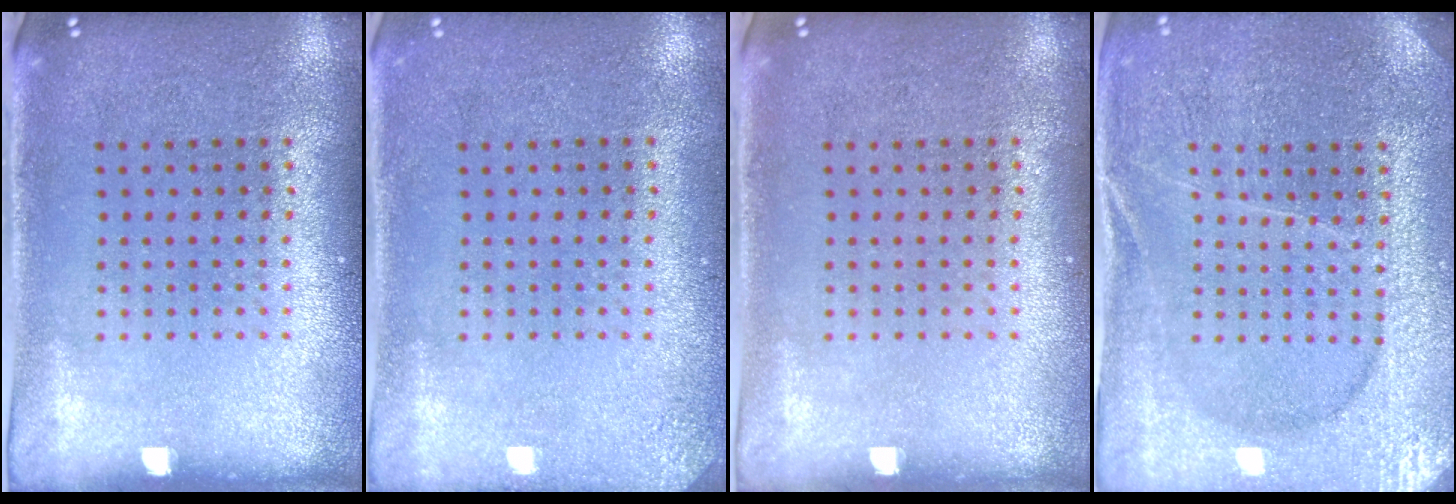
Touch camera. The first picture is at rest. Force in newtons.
{"total": 1.6, "press": 1.6, "slide": 0.2}
{"total": 0.0}
{"total": 3.7, "press": 3.6, "slide": 0.8}